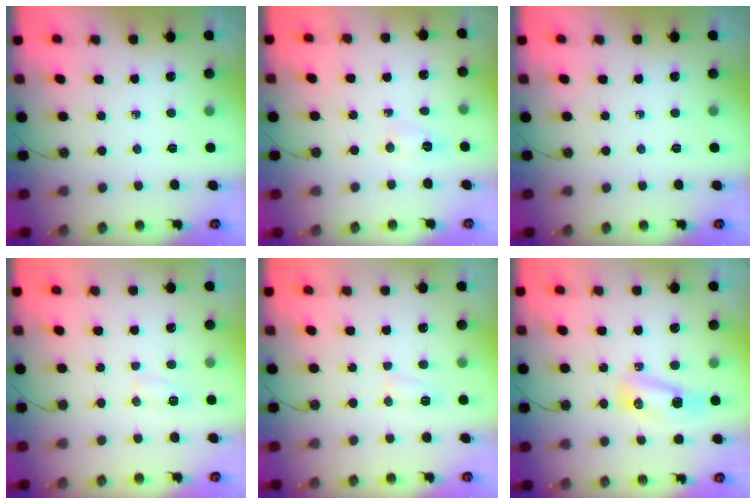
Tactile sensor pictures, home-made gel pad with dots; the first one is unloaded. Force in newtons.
{"total": 2.9, "press": 2.7, "slide": 1.2}
{"total": 0.0}
{"total": 11.0, "press": 5.2, "slide": 9.7}
{"total": 11.0, "press": 5.2, "slide": 9.7}
{"total": 14.0, "press": 10.2, "slide": 9.5}